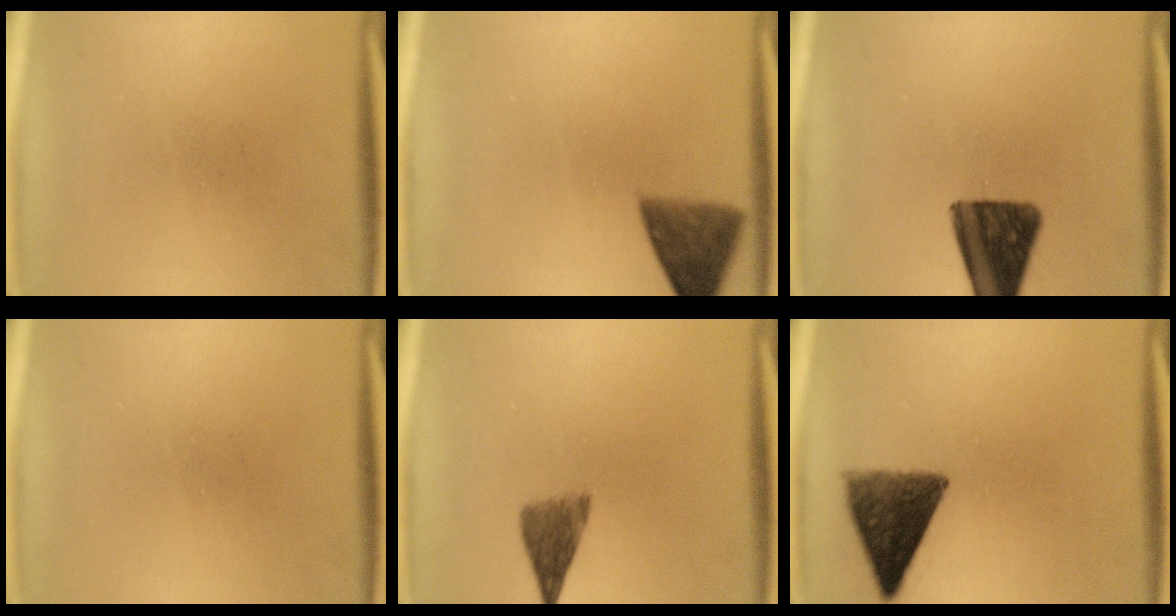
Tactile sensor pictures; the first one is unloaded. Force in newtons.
{"total": 7.2}
{"total": 13.0}
{"total": 0.0}
{"total": 4.5}
{"total": 9.5}